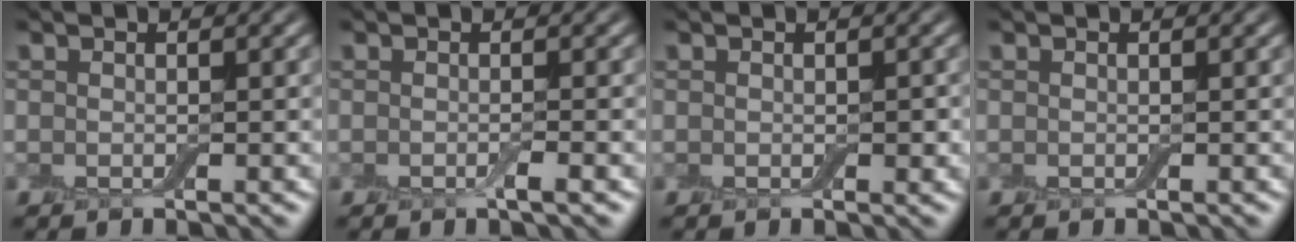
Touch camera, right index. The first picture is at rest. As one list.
[{"total": 0.9, "force": [-0.4, 0.0, 0.8], "torque": [-0.014, -0.002, -0.008]}, {"total": 0.9, "force": [0.0, 0.6, 0.6], "torque": [-0.008, -0.002, 0.000]}, {"total": 0.0}]